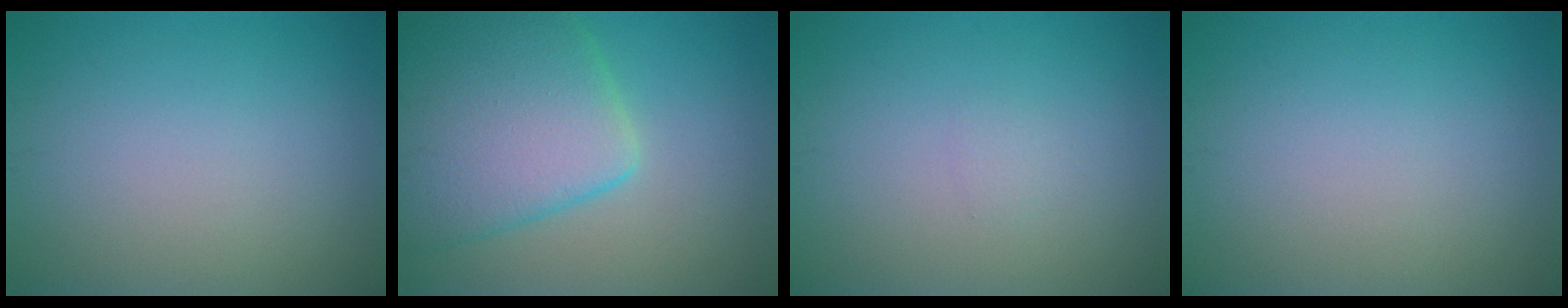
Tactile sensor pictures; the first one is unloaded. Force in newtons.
{"total": 9.6, "press": 9.6, "slide": 0.6}
{"total": 0.5, "press": 0.5, "slide": 0.1}
{"total": 0.0}